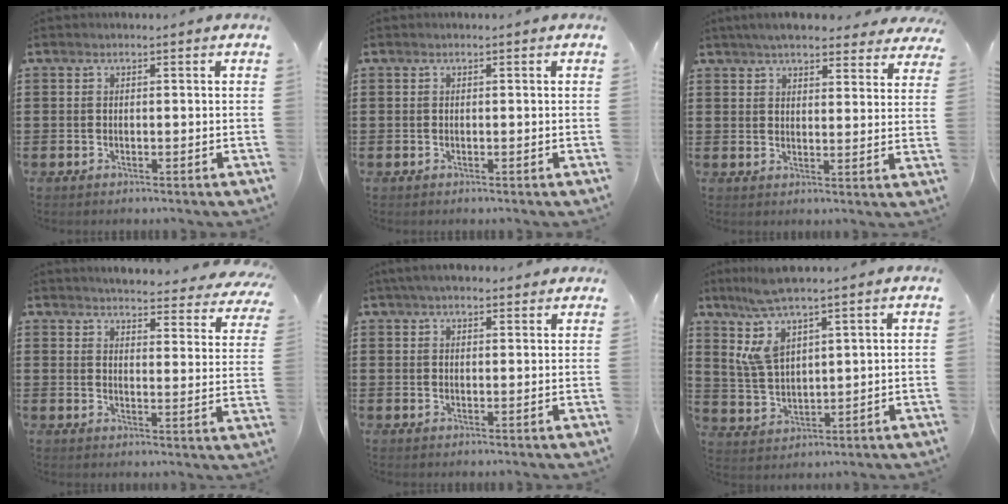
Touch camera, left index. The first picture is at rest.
{"total": 0.0}
{"total": 5.4, "force": [5.0, 0.8, 1.8], "torque": [-0.051, -0.008, 0.092]}
{"total": 4.3, "force": [4.2, -0.2, 1.0], "torque": [-0.023, -0.039, 0.068]}
{"total": 3.5, "force": [3.0, 0.8, 1.5], "torque": [-0.036, 0.002, 0.056]}
{"total": 8.0, "force": [5.1, 2.1, 5.8], "torque": [-0.138, -0.012, 0.087]}